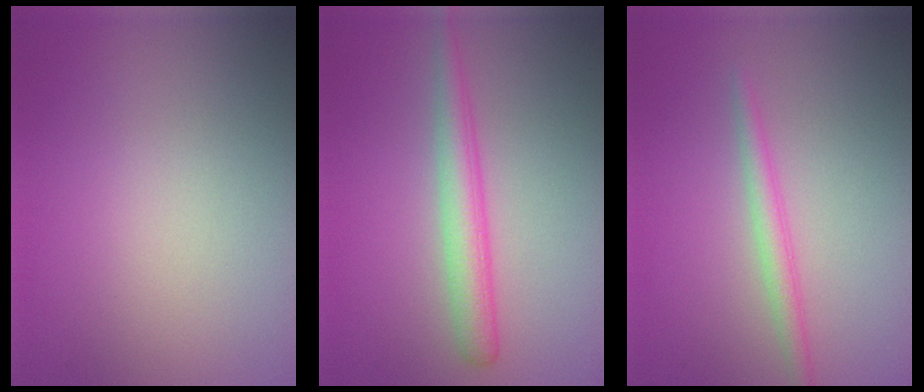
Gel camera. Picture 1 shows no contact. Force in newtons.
{"total": 3.0, "press": 3.0, "slide": 0.2}
{"total": 1.8, "press": 1.8, "slide": 0.1}